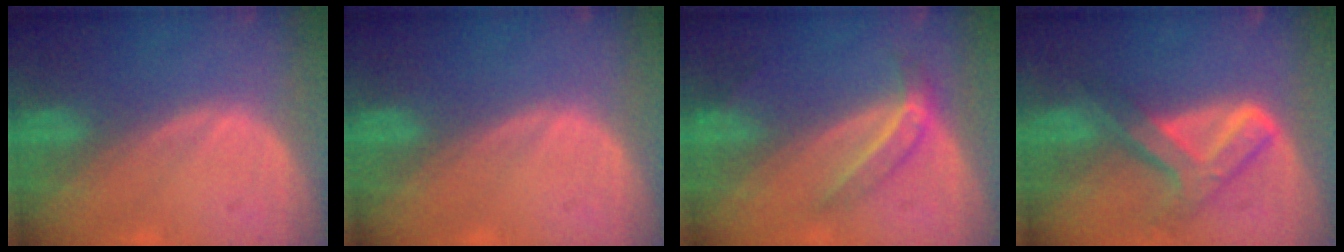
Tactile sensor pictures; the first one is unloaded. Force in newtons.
{"total": 0.0}
{"total": 4.0, "press": 3.9, "slide": 0.7}
{"total": 7.7, "press": 6.5, "slide": 4.2}